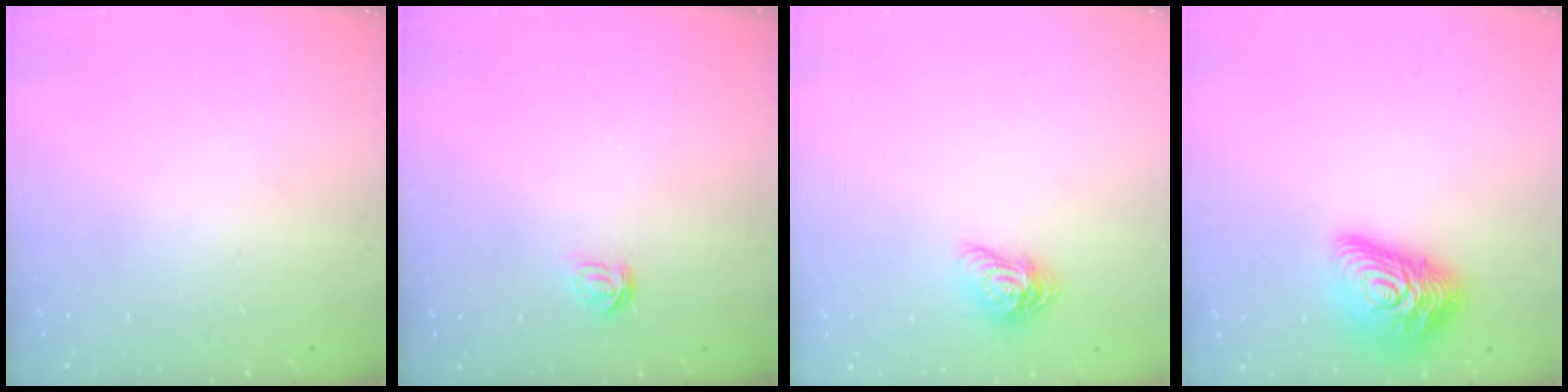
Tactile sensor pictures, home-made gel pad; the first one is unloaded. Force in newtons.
{"total": 1.8, "press": 1.7, "slide": 0.2}
{"total": 7.6, "press": 7.6, "slide": 0.3}
{"total": 15.6, "press": 15.6, "slide": 0.7}